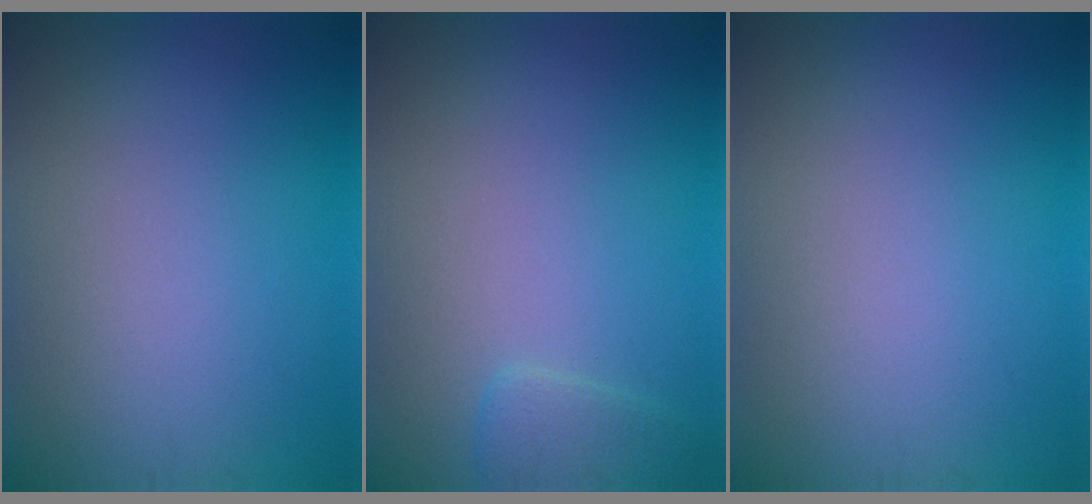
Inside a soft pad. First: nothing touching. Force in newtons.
{"total": 1.6, "press": 1.5, "slide": 0.2}
{"total": 0.0}